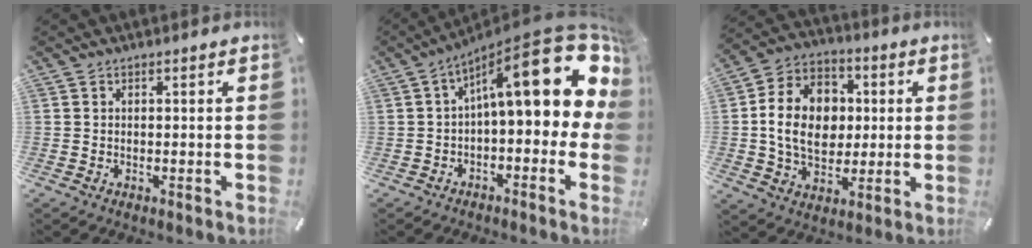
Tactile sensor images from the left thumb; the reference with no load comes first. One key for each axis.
{"total": 22.3, "fx": 7.4, "fy": 7.7, "fz": 19.5, "tx": -0.283, "ty": -0.053, "tz": 0.123}
{"total": 14.7, "fx": 0.3, "fy": 11.8, "fz": 8.8, "tx": -0.183, "ty": 0.019, "tz": 0.006}